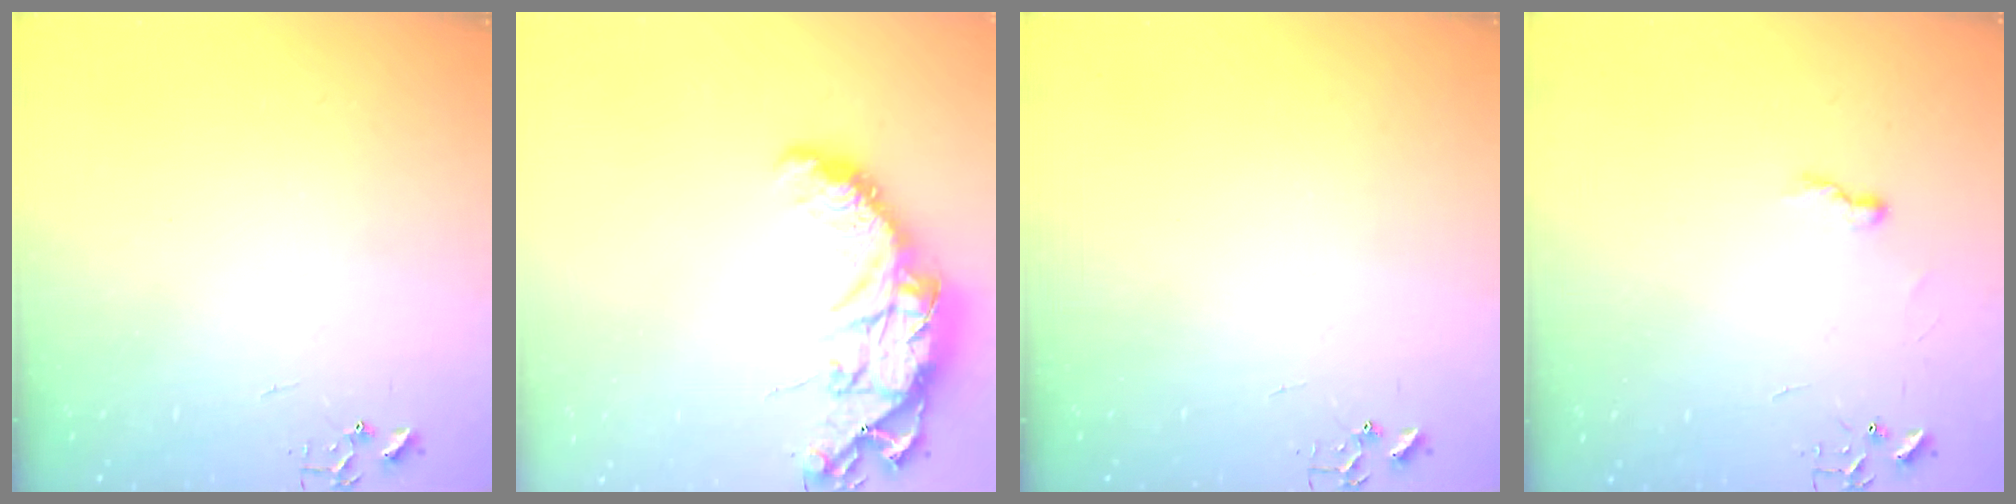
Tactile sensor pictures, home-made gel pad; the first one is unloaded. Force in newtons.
{"total": 17.0, "press": 17.0, "slide": 1.3}
{"total": 0.0}
{"total": 4.6, "press": 4.6, "slide": 0.6}